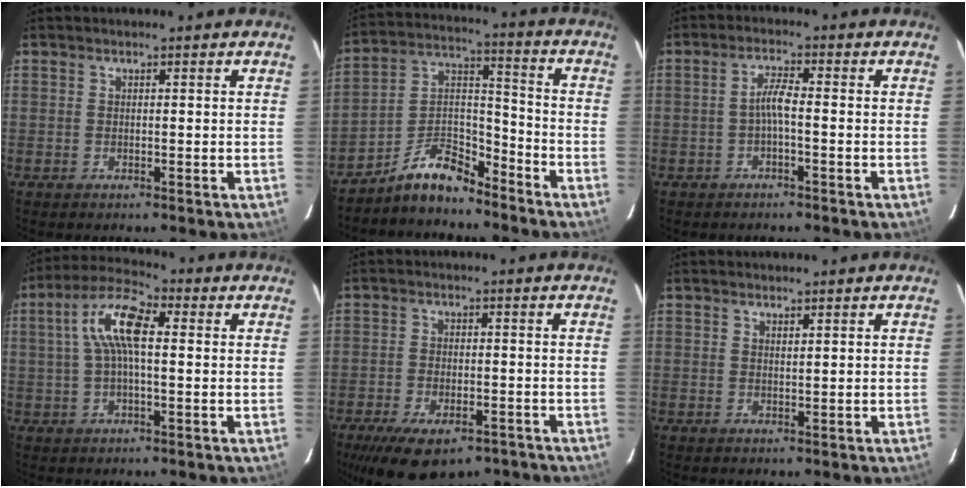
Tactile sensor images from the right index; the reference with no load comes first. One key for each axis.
{"total": 9.7, "fx": -8.2, "fy": 3.4, "fz": 4.0, "tx": -0.089, "ty": 0.042, "tz": -0.157}
{"total": 2.8, "fx": -1.1, "fy": 0.2, "fz": 2.6, "tx": -0.055, "ty": 0.007, "tz": -0.021}
{"total": 9.8, "fx": 1.5, "fy": 3.3, "fz": 9.1, "tx": -0.181, "ty": 0.025, "tz": 0.025}
{"total": 14.6, "fx": -10.0, "fy": 6.5, "fz": 8.4, "tx": -0.177, "ty": -0.025, "tz": -0.149}
{"total": 0.8, "fx": 0.6, "fy": 0.1, "fz": 0.5, "tx": -0.008, "ty": 0.001, "tz": 0.011}